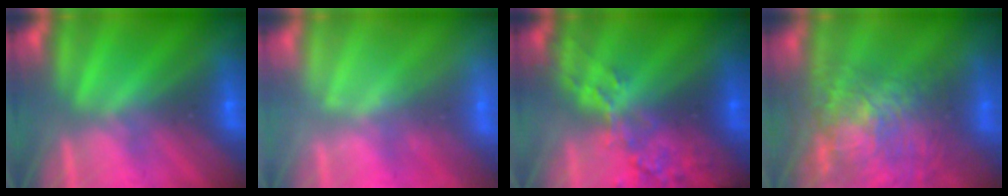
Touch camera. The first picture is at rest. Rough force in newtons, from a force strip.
{"total": 2.2}
{"total": 9.3}
{"total": 7.9}